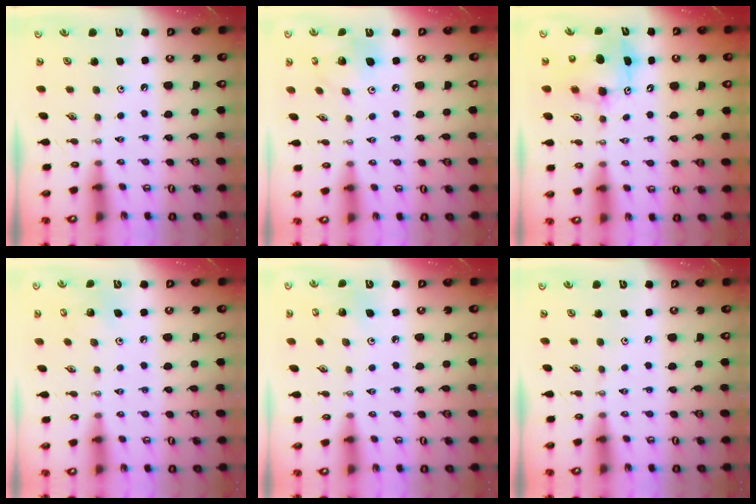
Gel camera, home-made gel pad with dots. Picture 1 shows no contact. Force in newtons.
{"total": 12.1, "press": 11.7, "slide": 3.0}
{"total": 8.1, "press": 7.8, "slide": 2.2}
{"total": 4.9, "press": 4.8, "slide": 0.3}
{"total": 4.8, "press": 4.7, "slide": 1.1}
{"total": 0.0}